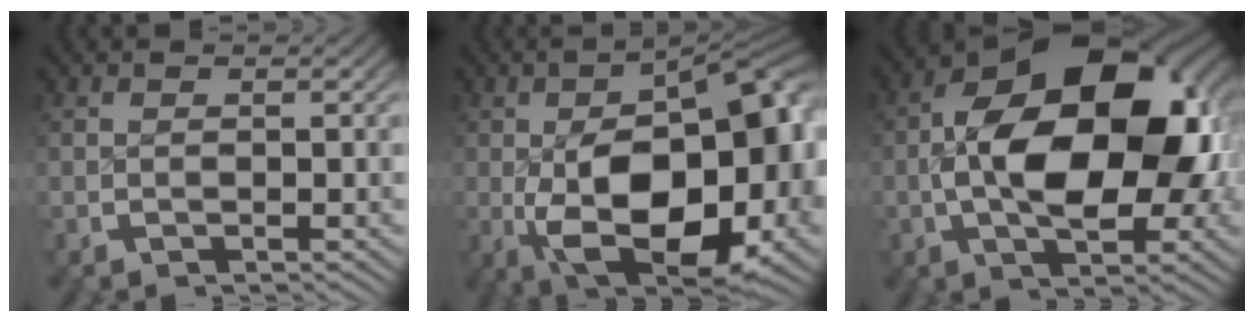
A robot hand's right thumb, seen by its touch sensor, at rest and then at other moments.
{"total": 19.6, "force": [-2.4, 11.5, 15.7], "torque": [-0.257, -0.073, 0.000]}
{"total": 19.2, "force": [0.7, 11.2, 15.6], "torque": [-0.242, -0.022, 0.020]}